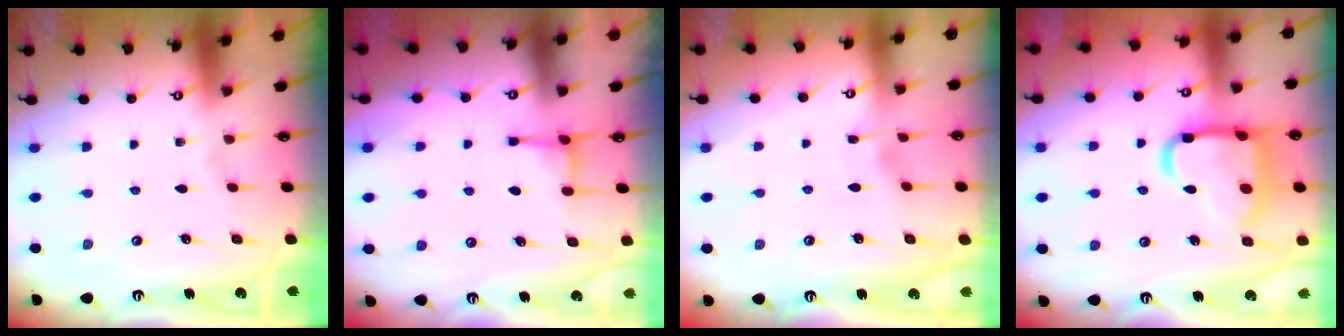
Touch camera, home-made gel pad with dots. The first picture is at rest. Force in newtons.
{"total": 3.2, "press": 3.2, "slide": 0.5}
{"total": 2.7, "press": 2.6, "slide": 0.3}
{"total": 18.5, "press": 18.5, "slide": 1.7}